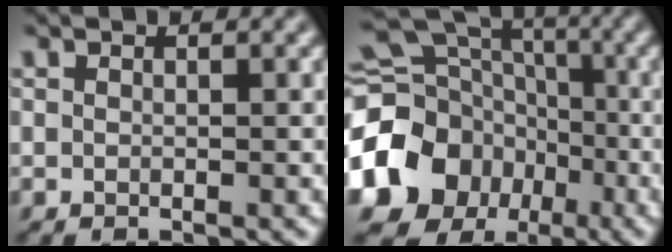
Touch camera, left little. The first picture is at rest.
{"total": 15.7, "force": [-5.0, 13.5, 6.4], "torque": [-0.153, -0.016, -0.107]}